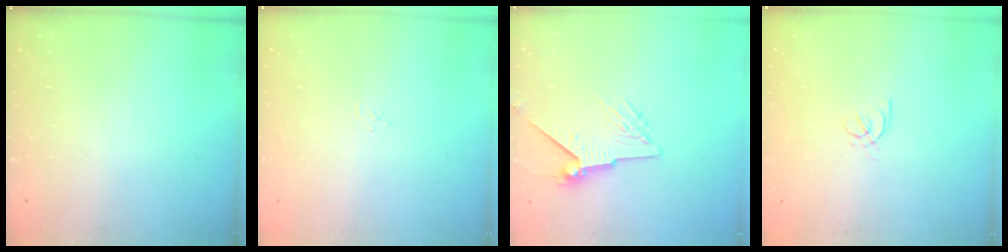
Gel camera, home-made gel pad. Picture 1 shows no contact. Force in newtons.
{"total": 2.9, "press": 2.9, "slide": 0.3}
{"total": 9.1, "press": 9.1, "slide": 1.0}
{"total": 2.4, "press": 2.4, "slide": 0.5}